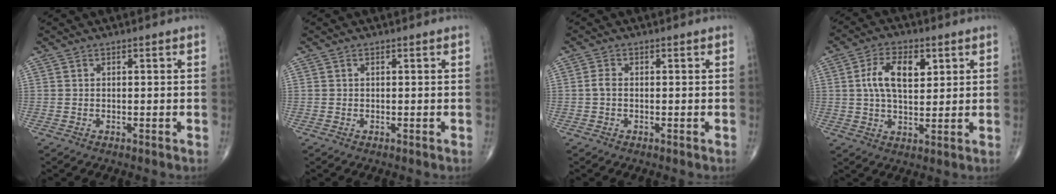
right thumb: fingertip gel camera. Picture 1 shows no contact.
{"total": 0.0}
{"total": 1.6, "force": [-0.2, 1.0, 1.2], "torque": [-0.024, 0.001, -0.007]}
{"total": 9.3, "force": [2.6, 5.0, 7.5], "torque": [-0.122, -0.002, 0.045]}